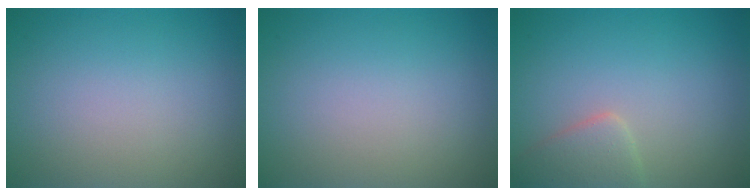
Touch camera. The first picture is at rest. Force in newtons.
{"total": 0.0}
{"total": 2.4, "press": 2.4, "slide": 0.1}